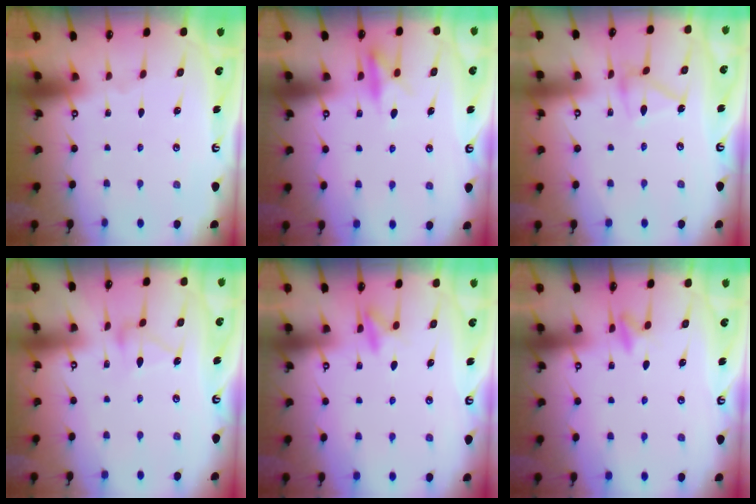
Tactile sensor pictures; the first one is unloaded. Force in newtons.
{"total": 10.5, "press": 10.4, "slide": 1.2}
{"total": 11.5, "press": 11.4, "slide": 0.4}
{"total": 8.0, "press": 8.0, "slide": 0.4}
{"total": 7.6, "press": 7.6, "slide": 0.8}
{"total": 5.4, "press": 5.1, "slide": 1.7}